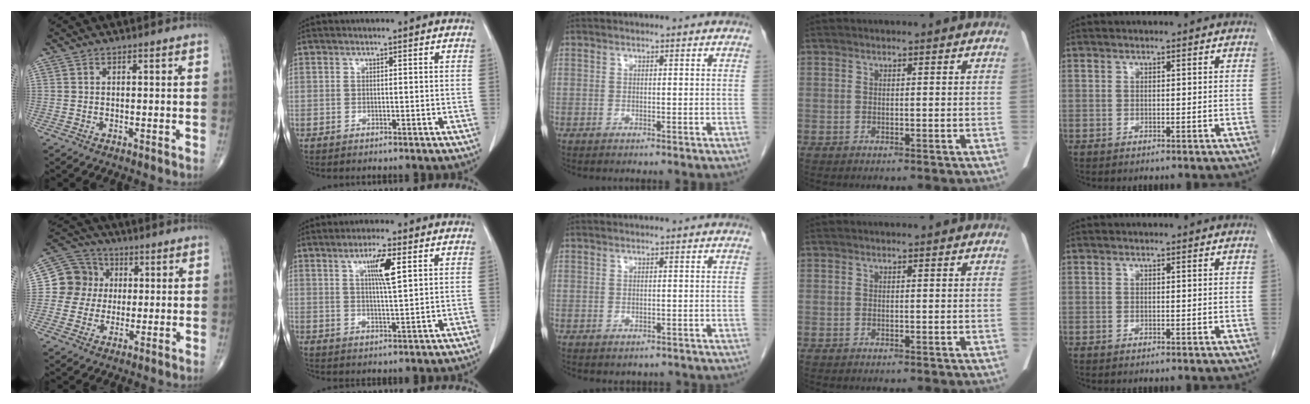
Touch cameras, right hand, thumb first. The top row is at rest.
{"thumb": {"total": 9.0, "force": [0.8, 8.6, 2.5], "torque": [-0.009, 0.013, 0.003]}, "index": {"total": 5.7, "force": [2.2, 0.3, 5.3], "torque": [-0.092, -0.002, 0.038]}, "middle": {"total": 1.2, "force": [-0.9, 0.8, 0.2], "torque": [-0.003, 0.001, -0.009]}}